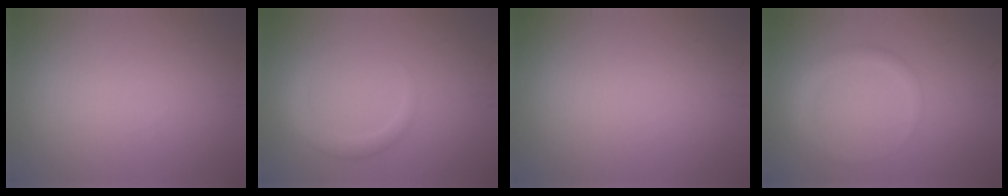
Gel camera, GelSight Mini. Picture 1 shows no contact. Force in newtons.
{"total": 1.9, "press": 1.9, "slide": 0.2}
{"total": 0.0}
{"total": 1.9, "press": 1.9, "slide": 0.1}